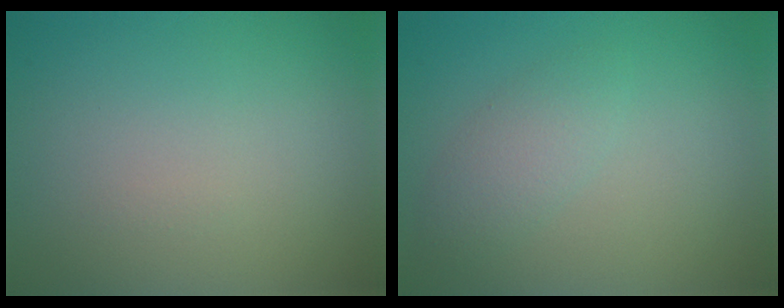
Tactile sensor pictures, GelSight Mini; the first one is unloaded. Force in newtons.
{"total": 2.1, "press": 2.1, "slide": 0.1}